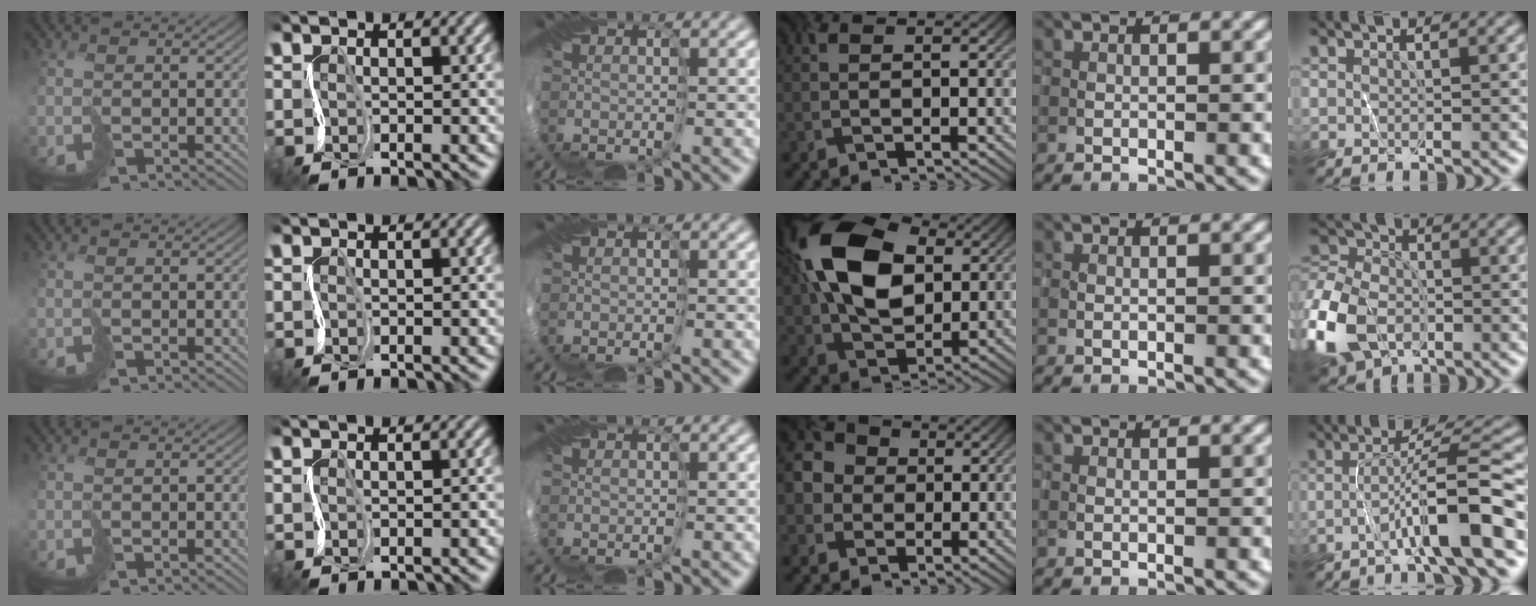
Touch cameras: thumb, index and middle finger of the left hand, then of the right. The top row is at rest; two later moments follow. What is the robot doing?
{"motion": "cut", "object": "receipt paper"}